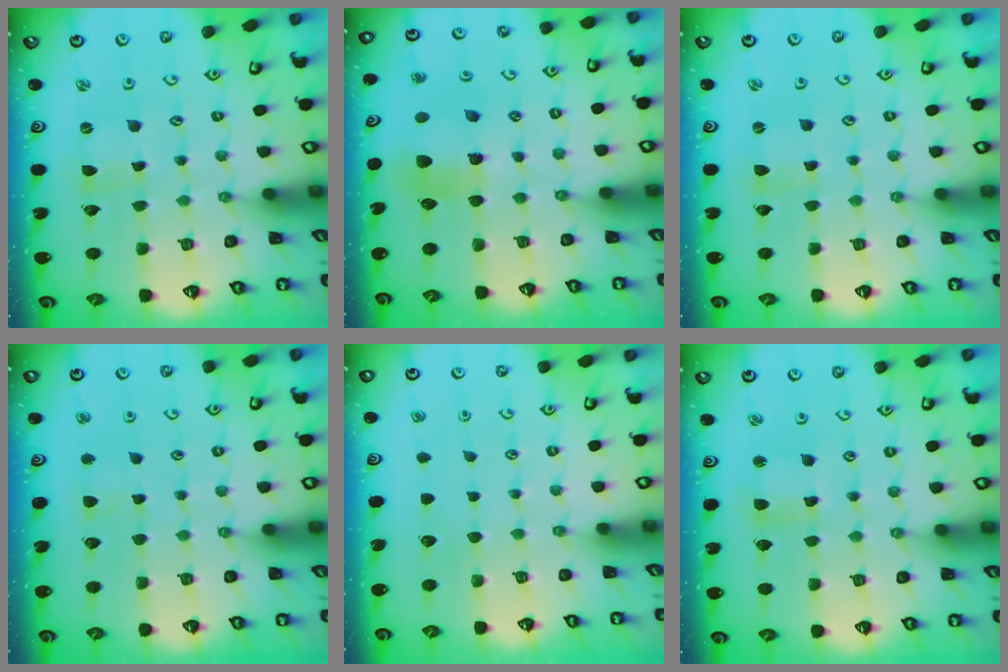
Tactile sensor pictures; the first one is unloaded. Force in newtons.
{"total": 7.5, "press": 7.4, "slide": 1.1}
{"total": 0.6, "press": 0.6, "slide": 0.1}
{"total": 2.8, "press": 2.7, "slide": 0.4}
{"total": 0.0}
{"total": 3.3, "press": 3.3, "slide": 0.4}